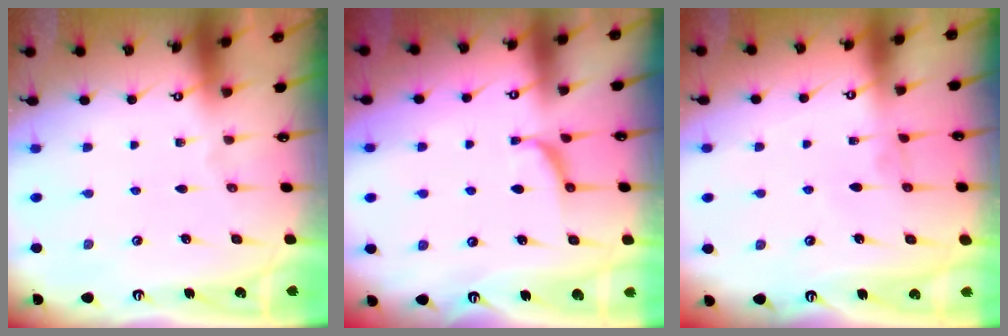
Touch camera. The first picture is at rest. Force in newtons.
{"total": 1.2, "press": 1.2, "slide": 0.4}
{"total": 0.9, "press": 0.8, "slide": 0.3}